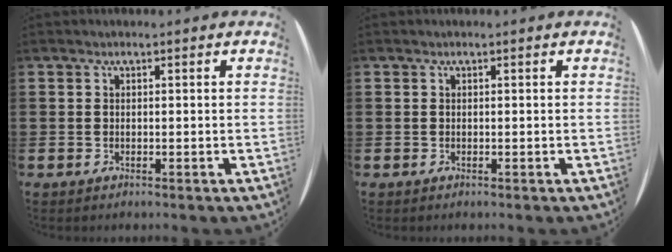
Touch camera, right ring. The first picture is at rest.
{"total": 0.0}